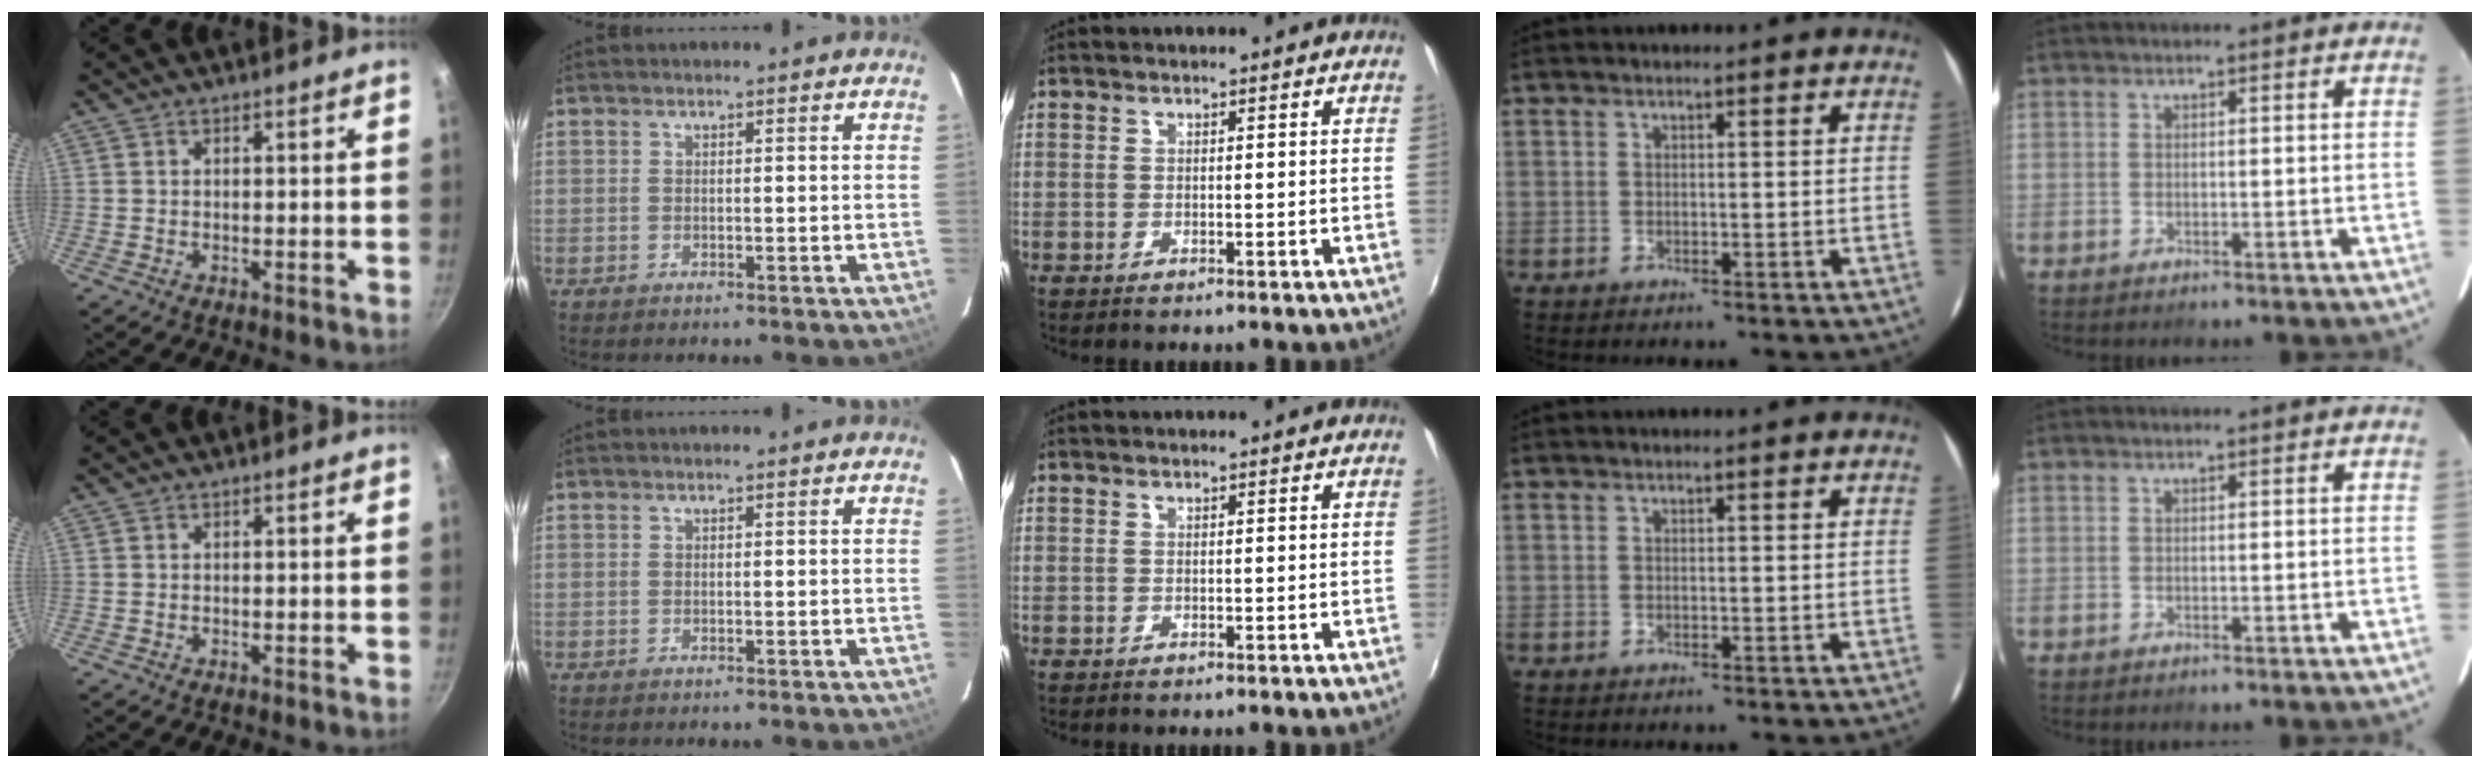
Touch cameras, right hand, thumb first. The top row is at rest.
{}